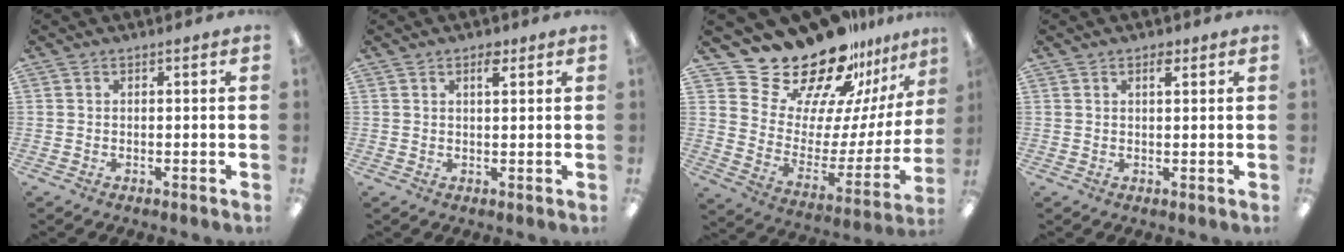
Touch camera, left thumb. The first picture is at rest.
{"total": 2.8, "force": [1.8, 1.0, 1.8], "torque": [-0.025, -0.004, 0.029]}
{"total": 25.1, "force": [21.5, 10.2, 7.9], "torque": [-0.133, -0.167, 0.395]}
{"total": 2.0, "force": [1.4, 0.7, 1.2], "torque": [-0.011, -0.006, 0.021]}